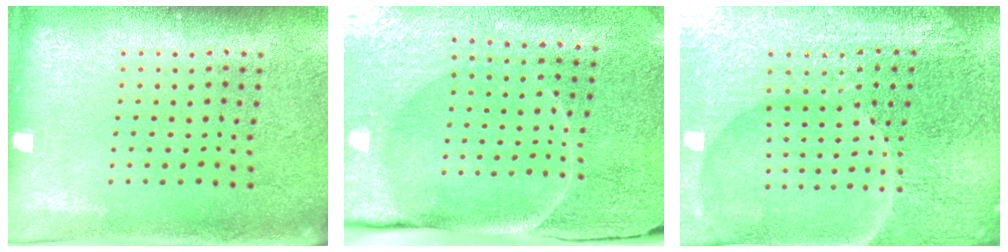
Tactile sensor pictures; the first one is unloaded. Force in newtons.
{"total": 3.8, "press": 3.7, "slide": 0.7}
{"total": 7.3, "press": 6.4, "slide": 3.5}